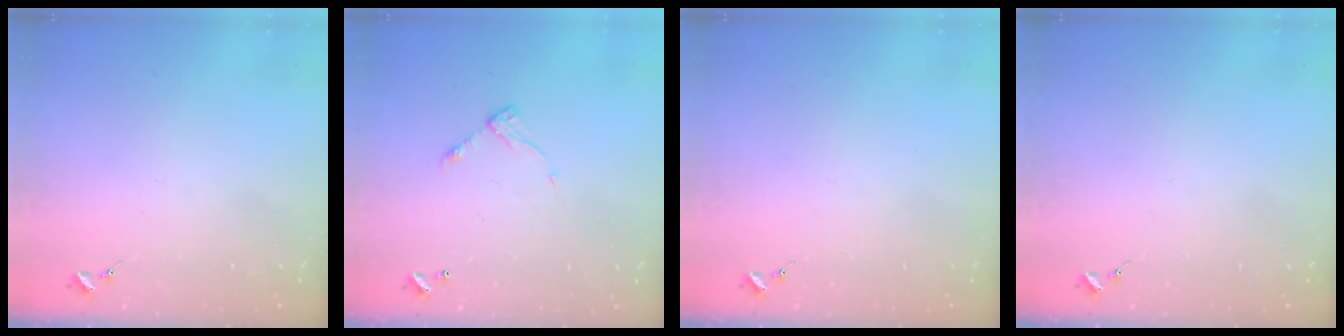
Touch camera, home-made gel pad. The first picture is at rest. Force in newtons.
{"total": 7.1, "press": 7.1, "slide": 0.5}
{"total": 0.0}
{"total": 0.0}